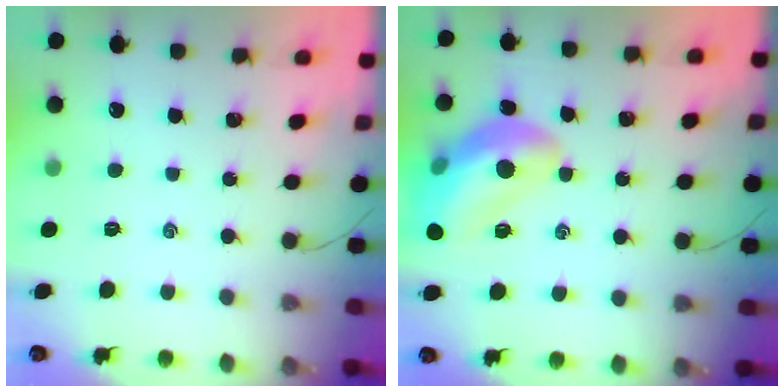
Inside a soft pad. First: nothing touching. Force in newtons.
{"total": 17.7, "press": 17.5, "slide": 2.7}